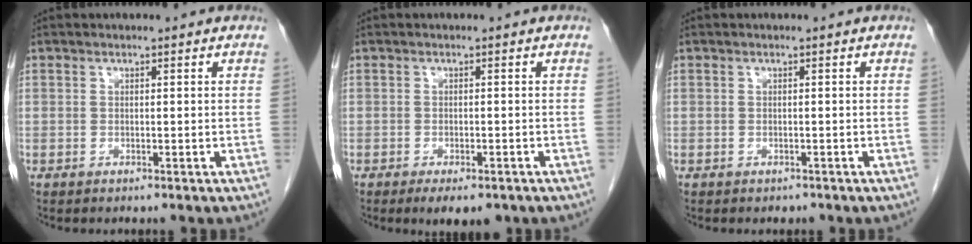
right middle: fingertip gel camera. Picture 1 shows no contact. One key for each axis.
{"total": 4.9, "fx": -3.4, "fy": 1.9, "fz": 3.0, "tx": -0.035, "ty": -0.004, "tz": -0.045}
{"total": 0.8, "fx": -0.6, "fy": 0.5, "fz": 0.1, "tx": -0.005, "ty": 0.002, "tz": -0.007}